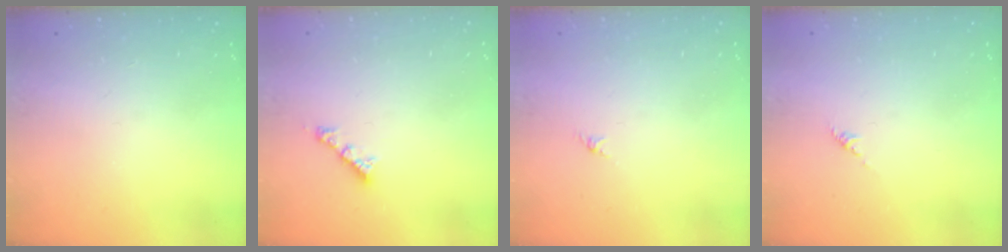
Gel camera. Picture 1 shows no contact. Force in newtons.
{"total": 2.6, "press": 2.6, "slide": 0.1}
{"total": 0.0}
{"total": 0.6, "press": 0.4, "slide": 0.4}